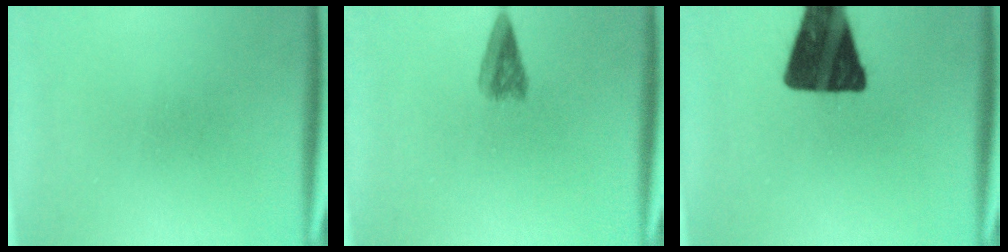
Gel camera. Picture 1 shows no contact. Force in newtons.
{"total": 3.0}
{"total": 18.7}